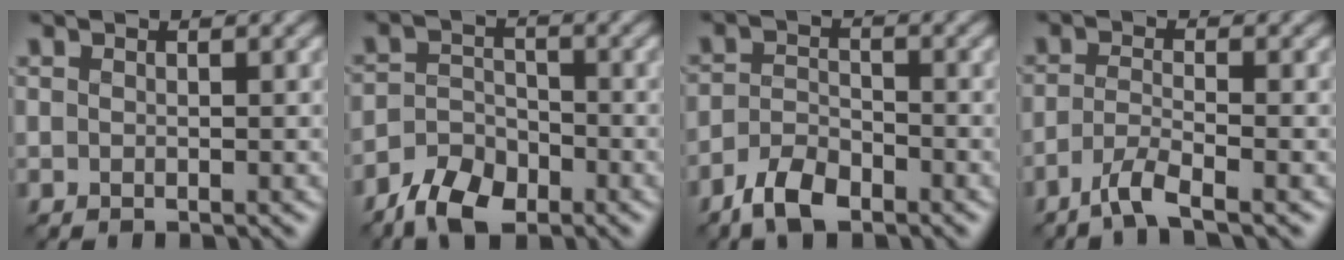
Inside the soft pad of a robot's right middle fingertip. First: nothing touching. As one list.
[{"total": 4.3, "force": [-3.2, 2.3, 1.8], "torque": [-0.029, 0.003, -0.066]}, {"total": 3.5, "force": [-2.6, 1.5, 1.8], "torque": [-0.035, 0.004, -0.056]}, {"total": 2.7, "force": [-1.9, 0.4, 1.9], "torque": [-0.036, 0.003, -0.051]}]